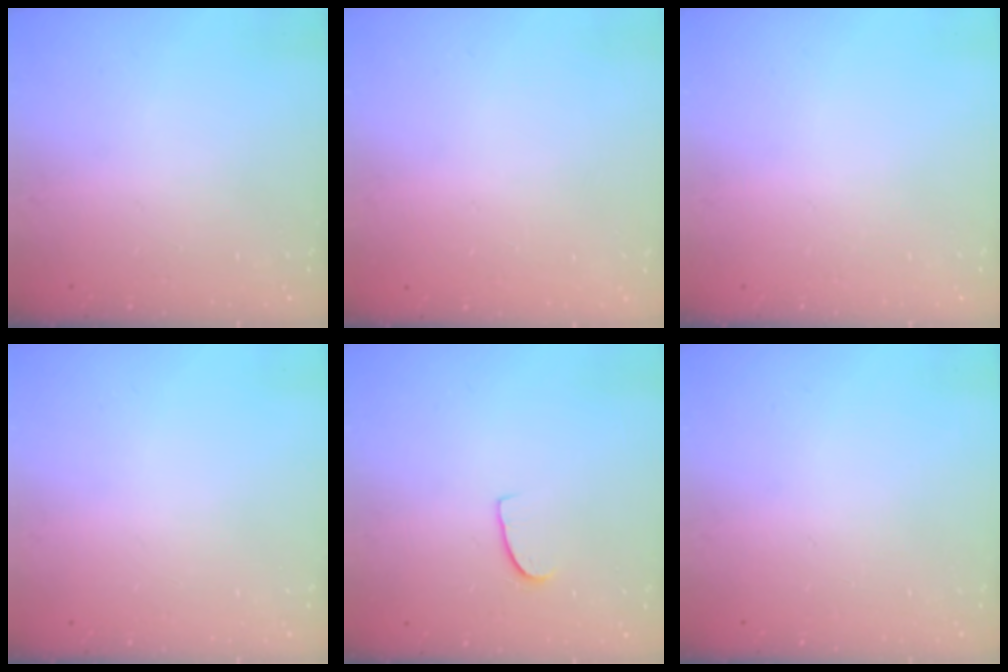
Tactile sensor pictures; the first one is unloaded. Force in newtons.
{"total": 0.0}
{"total": 0.0}
{"total": 0.0}
{"total": 5.1, "press": 5.1, "slide": 0.4}
{"total": 0.0}